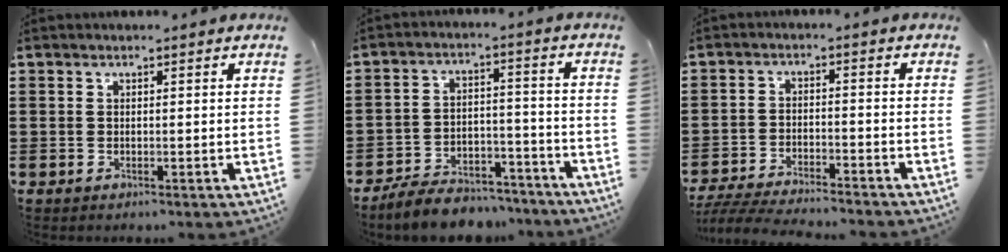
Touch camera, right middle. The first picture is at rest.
{"total": 7.2, "force": [-6.8, 1.7, 1.5], "torque": [-0.020, 0.024, -0.130]}
{"total": 5.1, "force": [-4.9, 0.1, 1.2], "torque": [-0.032, -0.007, -0.100]}